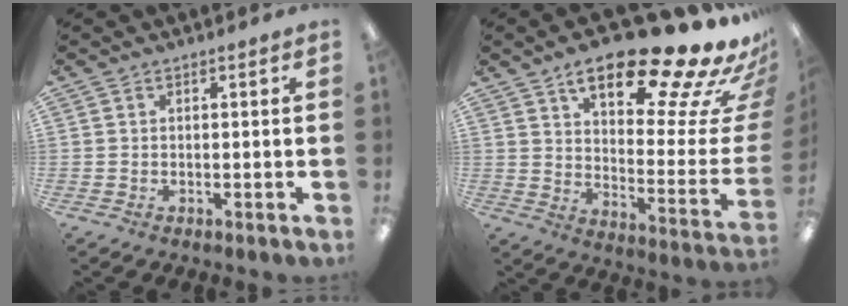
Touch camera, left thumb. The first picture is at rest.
{"total": 25.4, "force": [18.1, 6.8, 16.4], "torque": [-0.219, -0.133, 0.284]}